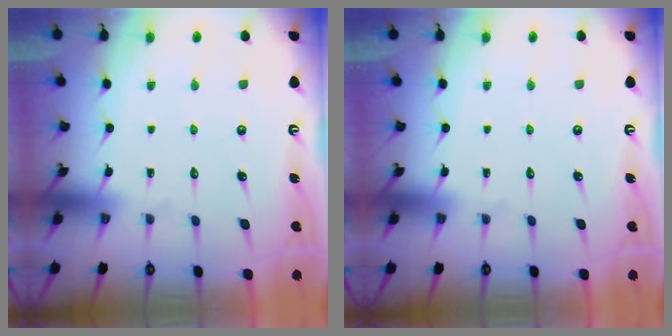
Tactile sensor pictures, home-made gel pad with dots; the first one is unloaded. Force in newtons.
{"total": 0.0}